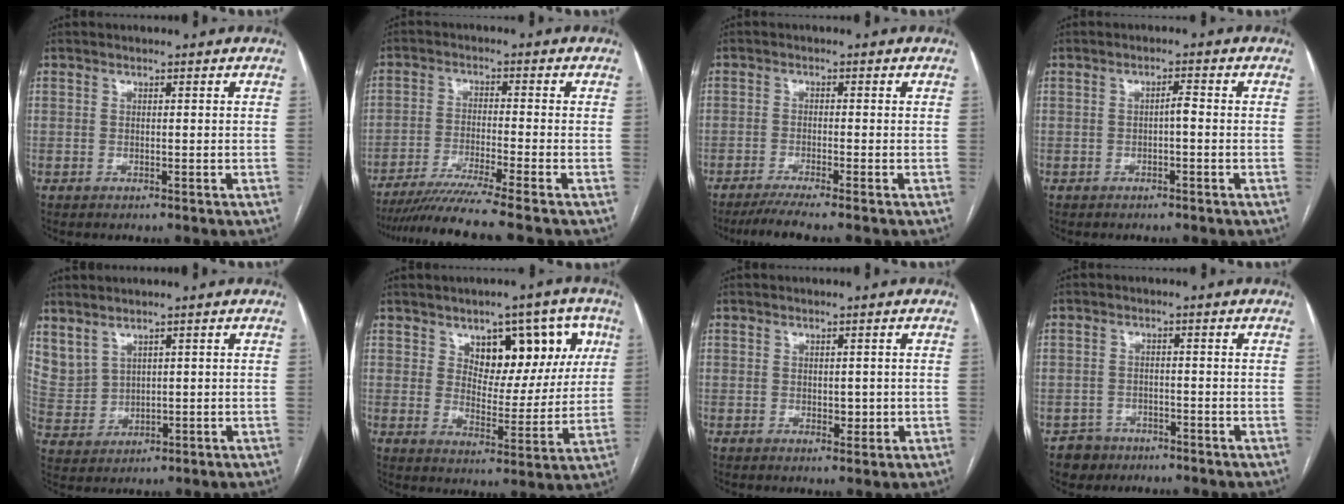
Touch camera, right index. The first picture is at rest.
{"total": 10.5, "force": [-8.8, -2.4, 5.2], "torque": [-0.070, -0.034, -0.145]}
{"total": 5.1, "force": [-4.1, -0.9, 2.9], "torque": [-0.045, -0.015, -0.073]}
{"total": 1.6, "force": [-0.4, 0.3, 1.5], "torque": [-0.022, 0.004, -0.007]}
{"total": 5.6, "force": [4.1, 3.3, 2.1], "torque": [-0.054, 0.007, 0.105]}
{"total": 11.8, "force": [5.0, 6.4, 8.6], "torque": [-0.101, 0.025, 0.078]}
{"total": 2.2, "force": [0.0, 1.5, 1.6], "torque": [-0.020, -0.002, 0.006]}
{"total": 3.4, "force": [-2.2, 2.6, -0.4], "torque": [0.009, 0.011, -0.038]}